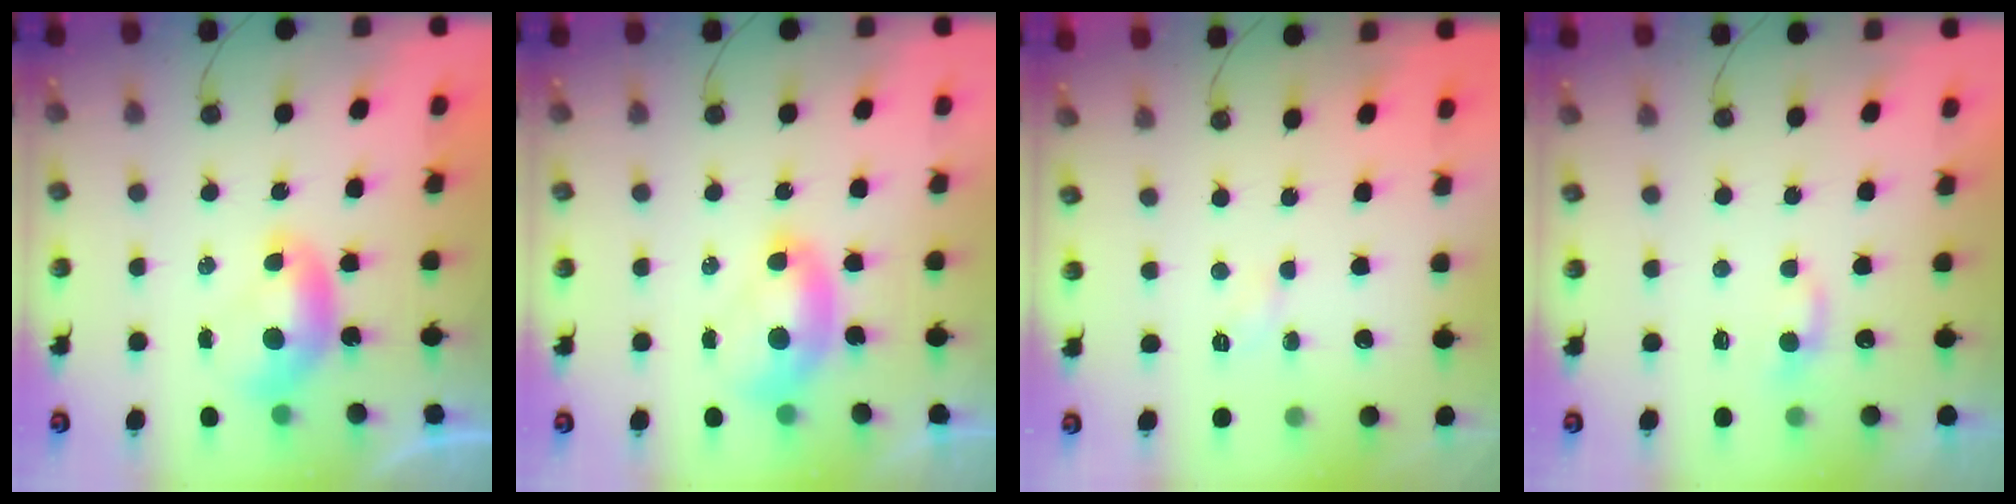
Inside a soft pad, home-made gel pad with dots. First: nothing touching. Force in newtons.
{"total": 2.0, "press": 2.0, "slide": 0.4}
{"total": 2.4, "press": 2.3, "slide": 0.4}
{"total": 1.7, "press": 1.6, "slide": 0.4}